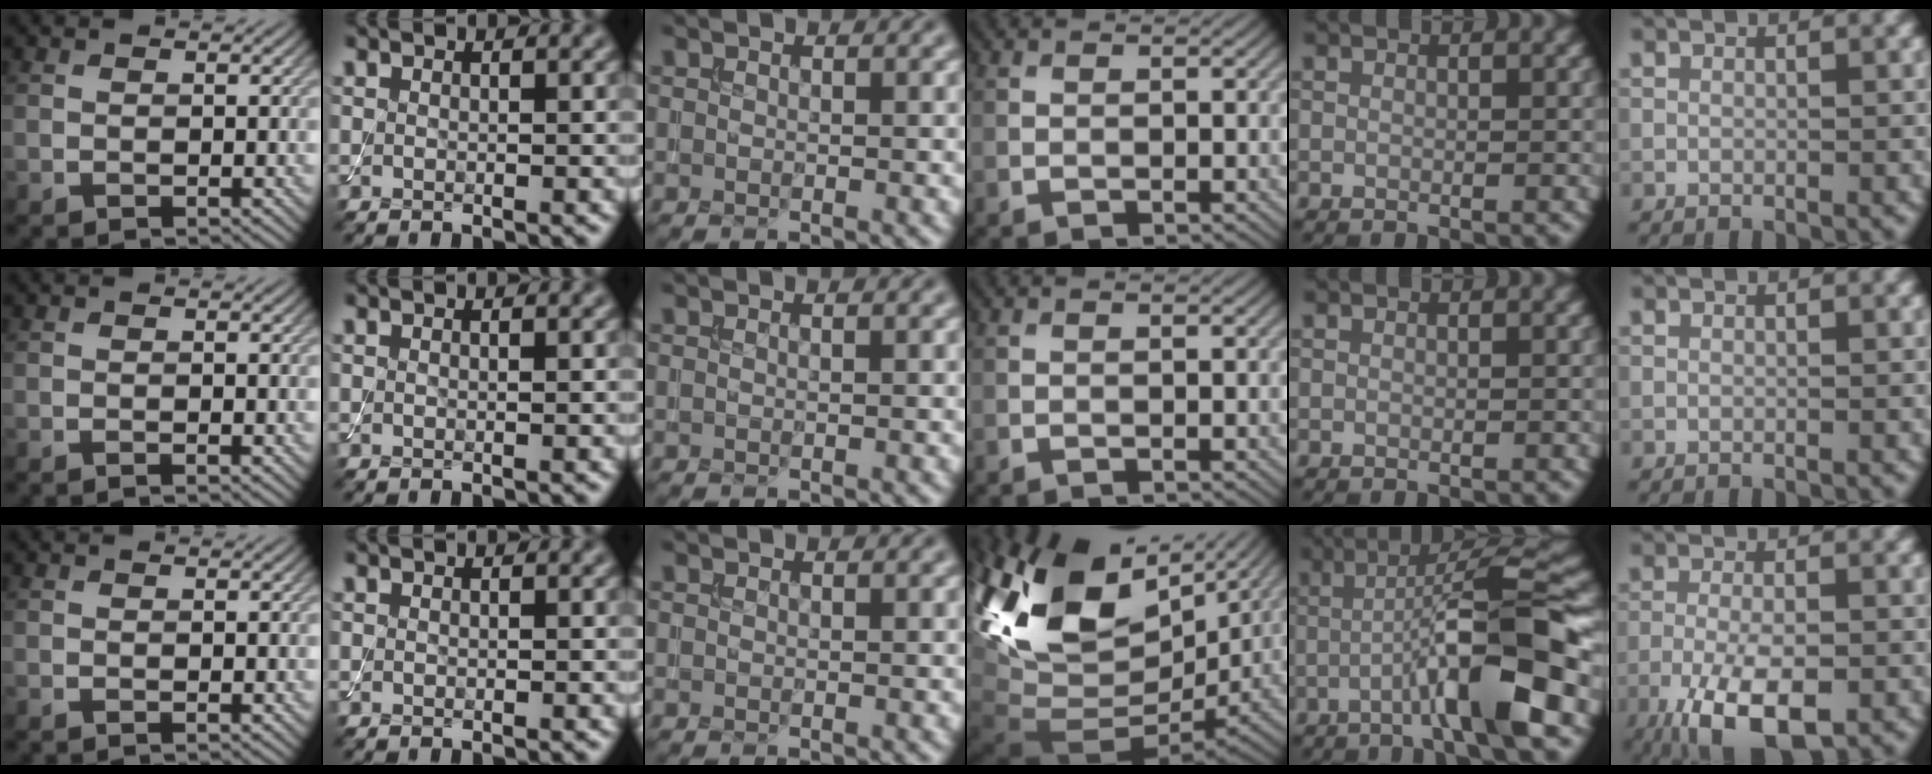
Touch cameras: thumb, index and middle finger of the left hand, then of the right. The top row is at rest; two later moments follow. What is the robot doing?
{"motion": "assemble", "object": "toy tower of hanoi"}